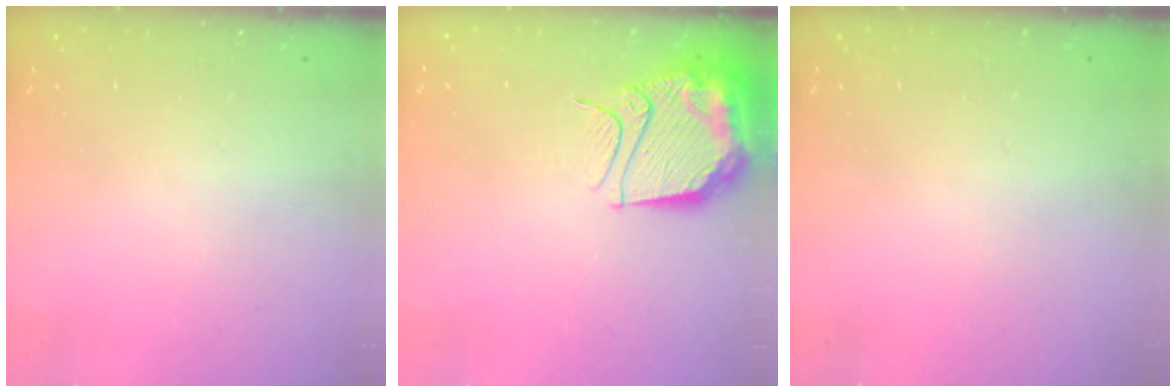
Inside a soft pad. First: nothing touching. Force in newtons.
{"total": 14.2, "press": 14.2, "slide": 1.4}
{"total": 0.0}